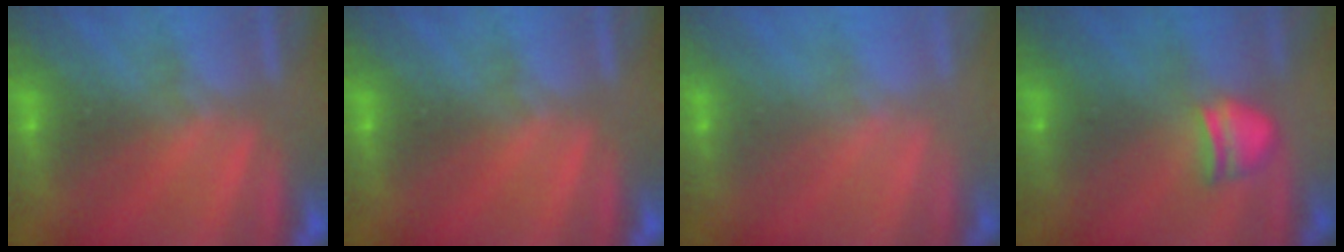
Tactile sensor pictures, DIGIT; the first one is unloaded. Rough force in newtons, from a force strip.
{"total": 0.0}
{"total": 2.0}
{"total": 2.3}